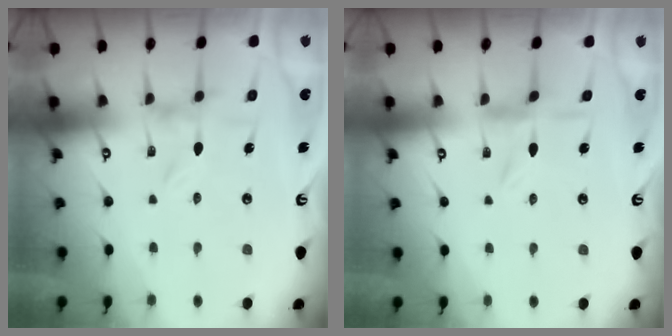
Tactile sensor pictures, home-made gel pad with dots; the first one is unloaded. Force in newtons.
{"total": 2.0, "press": 2.0, "slide": 0.3}